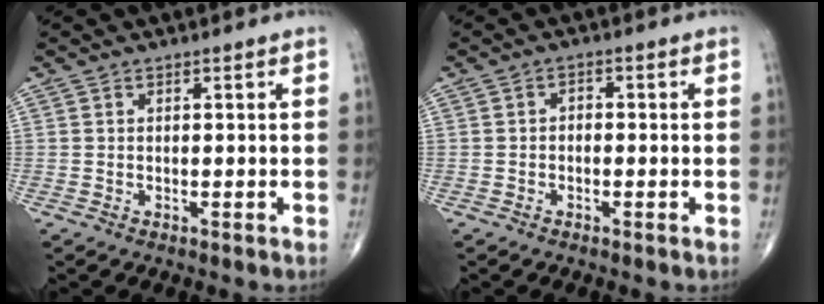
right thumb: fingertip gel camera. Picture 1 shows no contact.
{"total": 1.5, "force": [-0.4, 1.1, 1.0], "torque": [-0.008, 0.009, -0.011]}